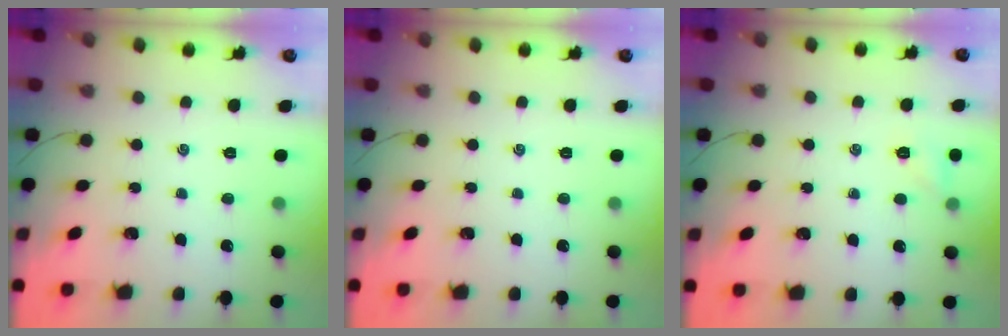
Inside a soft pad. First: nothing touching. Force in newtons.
{"total": 0.0}
{"total": 4.4, "press": 4.3, "slide": 1.1}